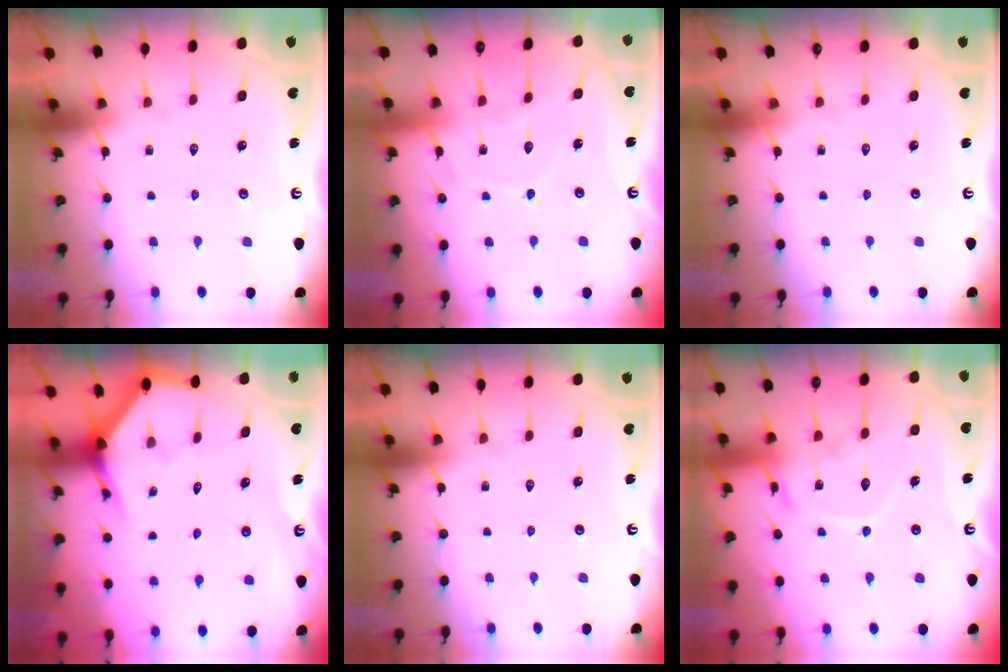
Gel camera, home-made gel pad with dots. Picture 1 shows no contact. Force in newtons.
{"total": 7.4, "press": 7.4, "slide": 0.7}
{"total": 0.0}
{"total": 4.0, "press": 4.0, "slide": 0.2}
{"total": 0.0}
{"total": 13.8, "press": 13.8, "slide": 1.3}